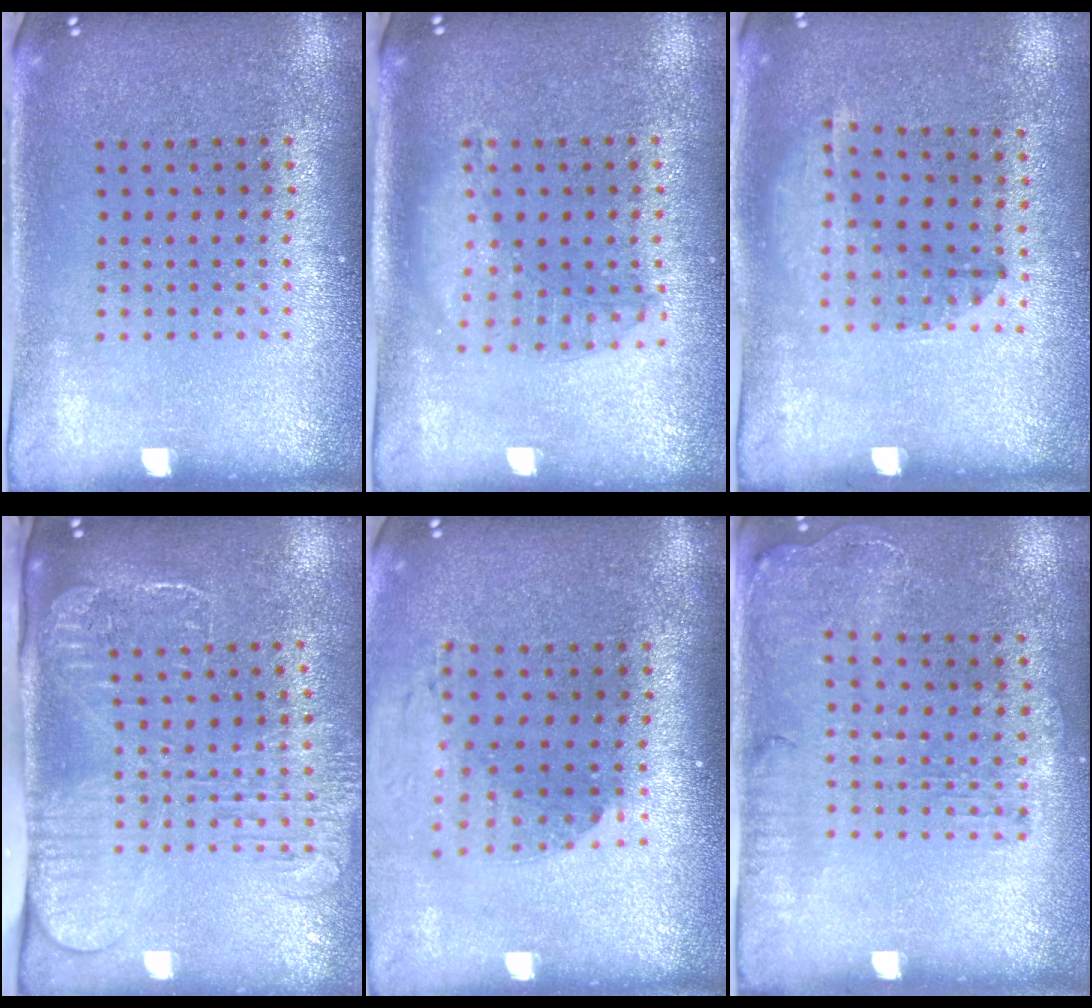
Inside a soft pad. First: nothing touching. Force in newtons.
{"total": 1.2, "press": 1.2, "slide": 0.3}
{"total": 1.3, "press": 0.9, "slide": 1.0}
{"total": 2.6, "press": 2.0, "slide": 1.7}
{"total": 1.5, "press": 1.4, "slide": 0.6}
{"total": 1.3, "press": 1.2, "slide": 0.6}